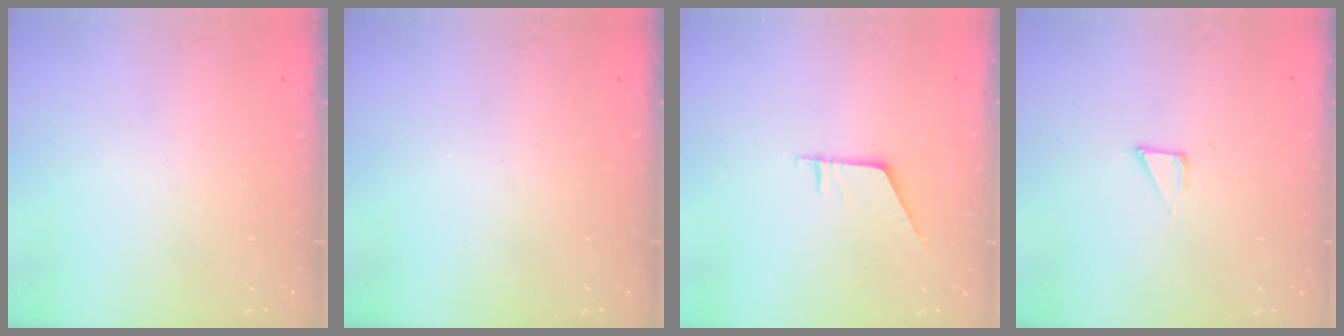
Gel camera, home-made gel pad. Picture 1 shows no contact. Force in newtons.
{"total": 0.0}
{"total": 4.4, "press": 4.4, "slide": 0.5}
{"total": 2.3, "press": 2.3, "slide": 0.1}